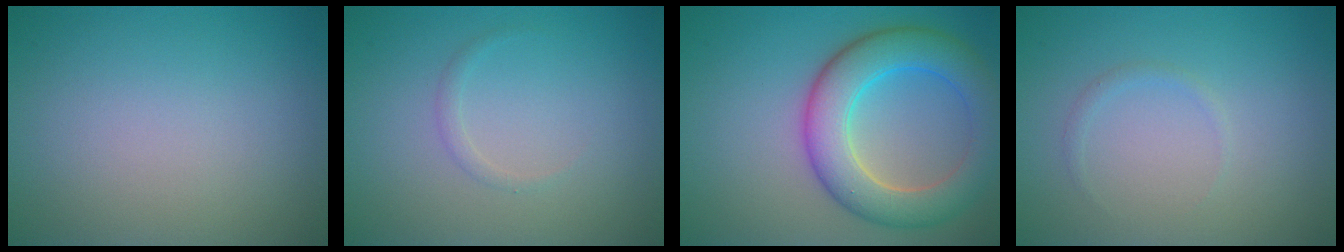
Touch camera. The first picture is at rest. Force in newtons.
{"total": 0.8, "press": 0.8, "slide": 0.0}
{"total": 7.4, "press": 7.4, "slide": 0.2}
{"total": 0.7, "press": 0.7, "slide": 0.1}